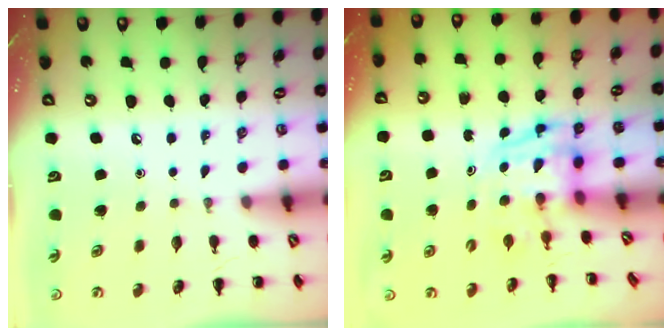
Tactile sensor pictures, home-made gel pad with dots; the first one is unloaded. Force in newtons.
{"total": 3.7, "press": 3.7, "slide": 0.5}